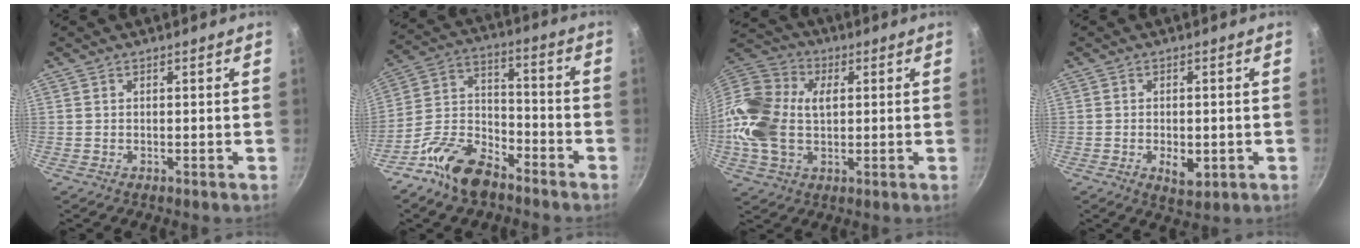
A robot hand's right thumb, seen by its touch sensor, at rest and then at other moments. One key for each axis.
{"total": 13.6, "fx": -9.3, "fy": 6.9, "fz": 7.1, "tx": -0.117, "ty": 0.074, "tz": -0.186}
{"total": 18.2, "fx": 1.0, "fy": 12.6, "fz": 13.1, "tx": -0.264, "ty": 0.023, "tz": 0.003}
{"total": 5.0, "fx": -1.4, "fy": 2.7, "fz": 4.1, "tx": -0.050, "ty": -0.001, "tz": -0.013}